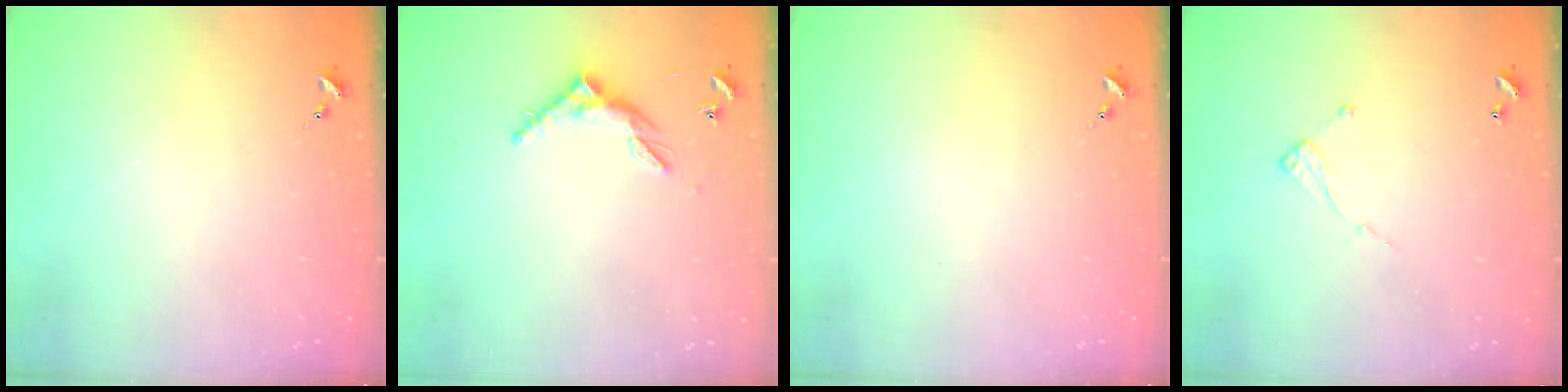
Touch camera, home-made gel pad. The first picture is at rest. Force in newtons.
{"total": 6.1, "press": 6.1, "slide": 0.4}
{"total": 0.0}
{"total": 5.0, "press": 5.0, "slide": 0.4}